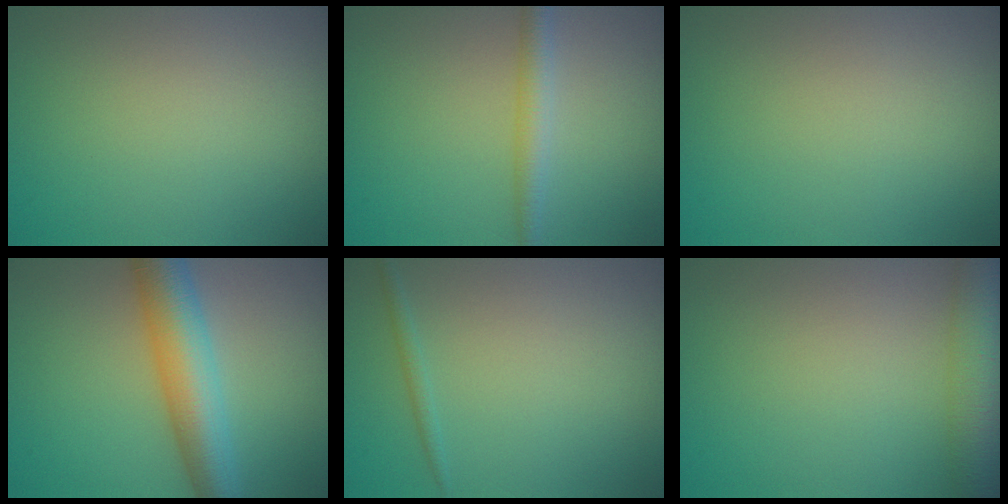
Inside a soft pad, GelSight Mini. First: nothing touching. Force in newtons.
{"total": 2.5, "press": 2.5, "slide": 0.1}
{"total": 0.0}
{"total": 7.4, "press": 7.4, "slide": 0.0}
{"total": 0.9, "press": 0.9, "slide": 0.1}
{"total": 6.9, "press": 6.9, "slide": 0.4}